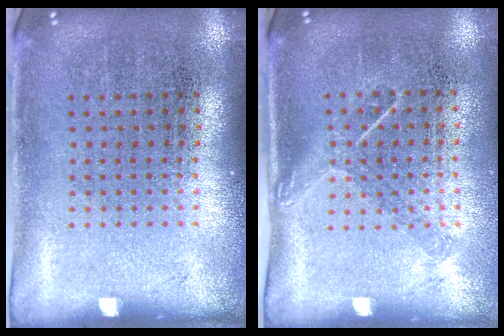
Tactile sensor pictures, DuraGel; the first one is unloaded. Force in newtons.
{"total": 1.2, "press": 0.9, "slide": 0.9}